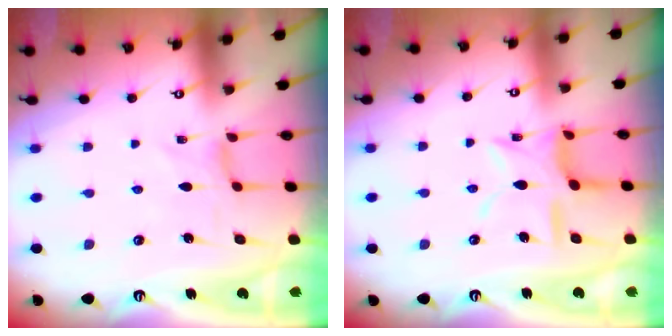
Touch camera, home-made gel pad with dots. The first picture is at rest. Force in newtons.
{"total": 11.7, "press": 11.7, "slide": 0.9}